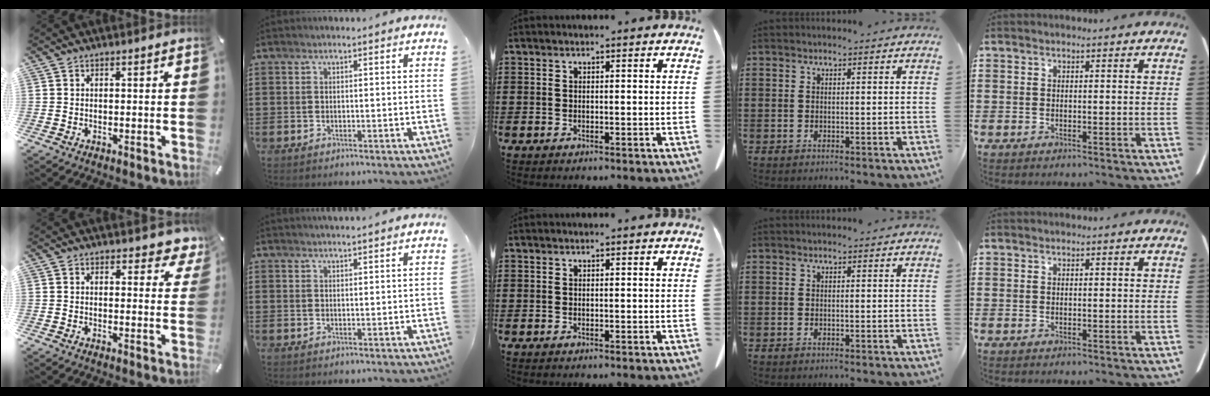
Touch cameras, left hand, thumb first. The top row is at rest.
{"thumb": {"total": 3.8, "force": [2.9, 2.2, 1.3], "torque": [-0.002, -0.017, 0.045]}, "index": {"total": 1.2, "force": [1.1, -0.1, 0.2], "torque": [-0.006, -0.001, 0.022]}}